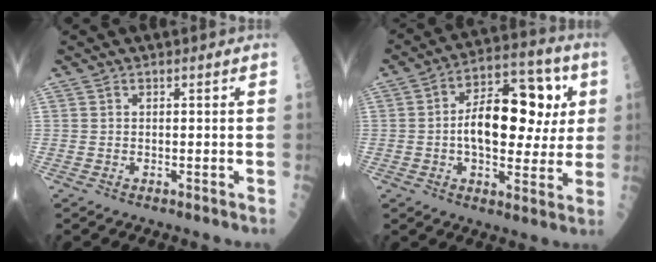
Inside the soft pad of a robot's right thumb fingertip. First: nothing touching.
{"total": 18.0, "force": [1.8, 10.0, 14.9], "torque": [-0.187, 0.025, 0.024]}